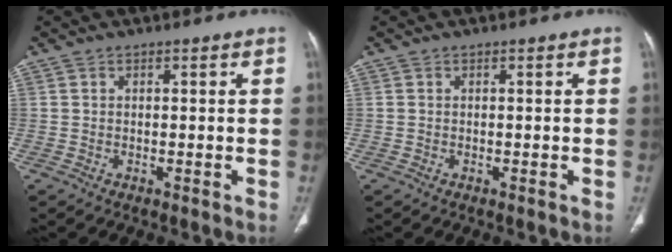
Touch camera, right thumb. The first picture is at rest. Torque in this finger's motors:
{"motor_torque": [-0.35, -0.06, 0.29, 0.07, 0.04]}